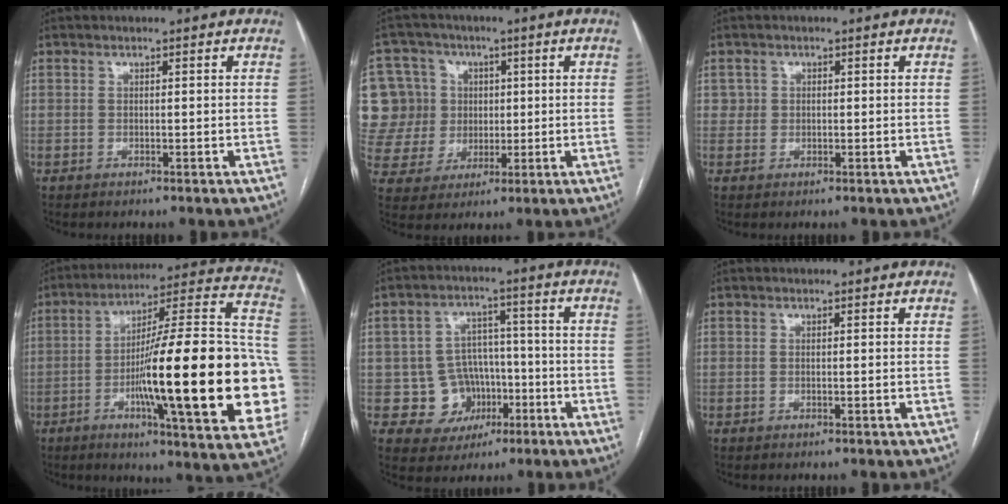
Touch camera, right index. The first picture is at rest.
{"total": 12.5, "force": [2.6, 11.8, 3.0], "torque": [-0.094, 0.049, 0.063]}
{"total": 1.6, "force": [0.4, 1.6, -0.1], "torque": [0.015, 0.004, 0.001]}
{"total": 30.6, "force": [-5.8, 3.3, 29.9], "torque": [-0.360, 0.005, -0.091]}
{"total": 8.3, "force": [-2.4, 7.8, 1.7], "torque": [-0.018, 0.027, -0.029]}
{"total": 0.0}